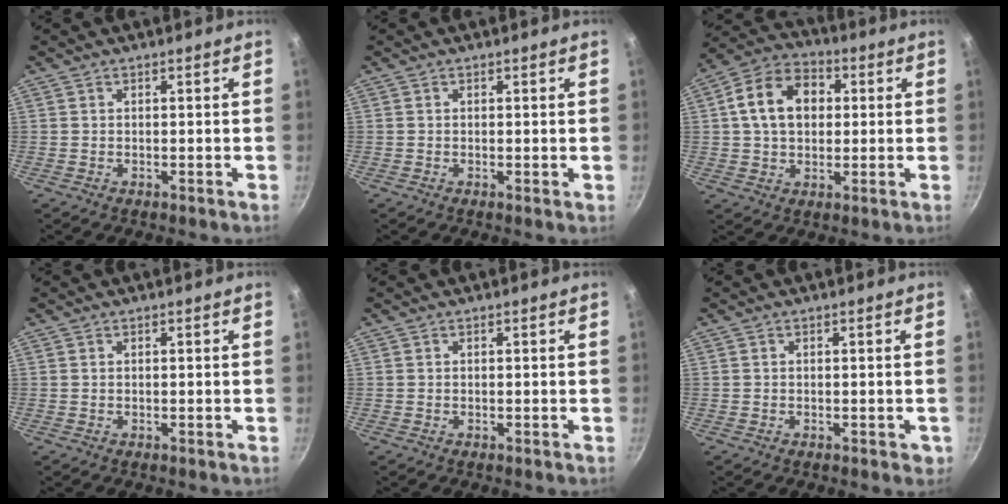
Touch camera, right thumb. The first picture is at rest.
{"total": 0.0}
{"total": 12.7, "force": [2.1, 9.3, 8.4], "torque": [-0.117, 0.020, 0.021]}
{"total": 0.0}
{"total": 0.0}
{"total": 1.6, "force": [-0.3, 1.1, 1.1], "torque": [-0.006, 0.001, -0.002]}